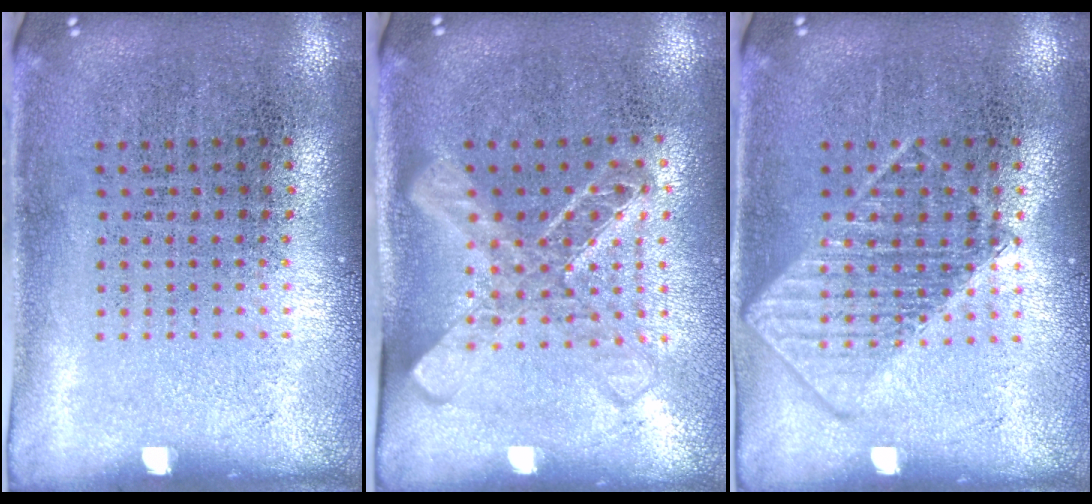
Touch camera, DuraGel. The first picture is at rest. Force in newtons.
{"total": 1.7, "press": 1.4, "slide": 1.0}
{"total": 2.4, "press": 2.3, "slide": 0.4}